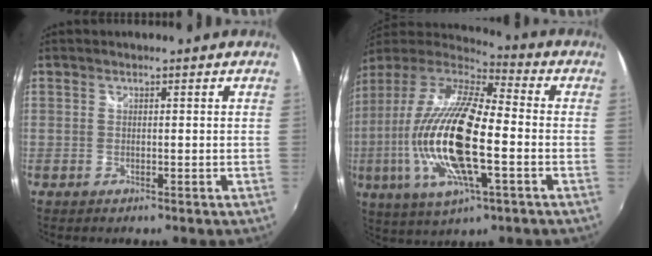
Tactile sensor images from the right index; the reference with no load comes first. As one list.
[{"total": 23.0, "force": [-4.2, 7.0, 21.5], "torque": [-0.417, -0.026, -0.085]}]